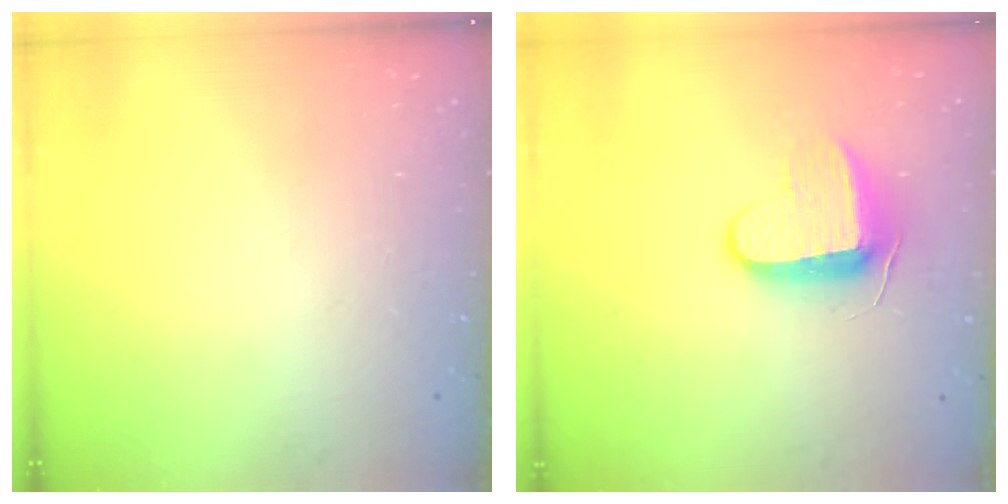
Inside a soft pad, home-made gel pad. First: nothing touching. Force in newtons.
{"total": 9.1, "press": 9.1, "slide": 1.0}